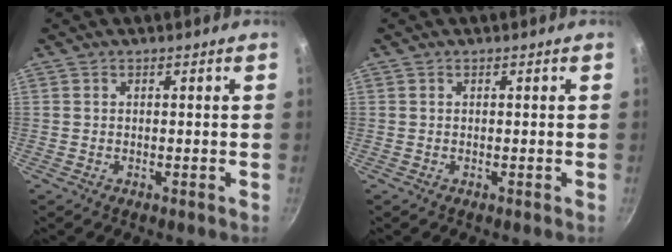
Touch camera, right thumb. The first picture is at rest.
{"total": 0.0}